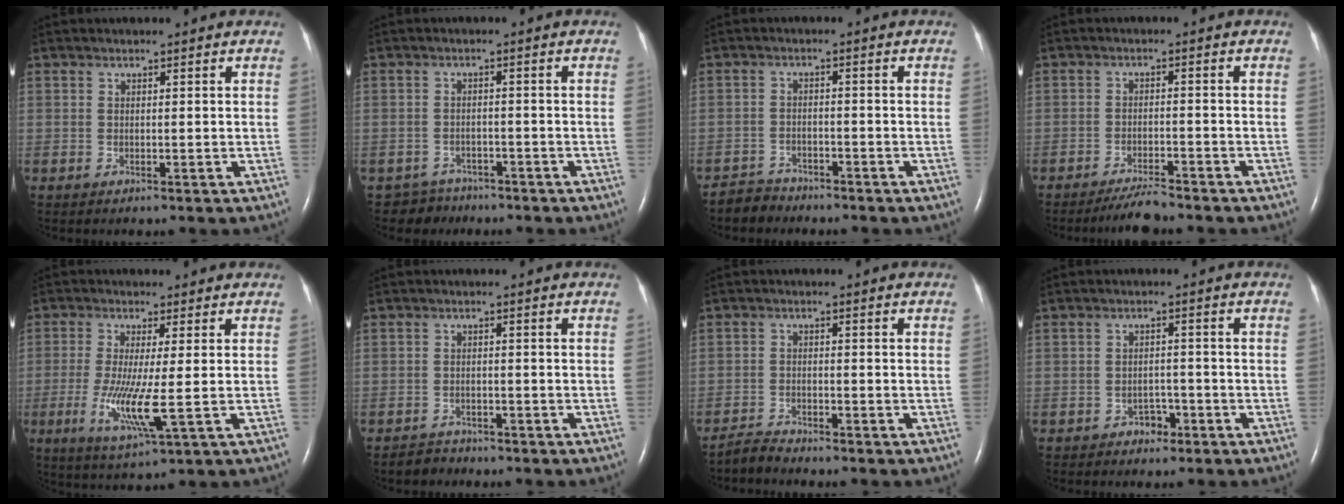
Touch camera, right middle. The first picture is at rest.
{"total": 3.7, "force": [-2.9, 1.9, -1.1], "torque": [0.017, 0.004, -0.051]}
{"total": 3.2, "force": [-2.9, 1.1, -0.7], "torque": [0.010, -0.003, -0.056]}
{"total": 4.0, "force": [-3.7, 0.1, 1.5], "torque": [-0.032, -0.015, -0.066]}
{"total": 7.9, "force": [-1.5, 0.3, 7.8], "torque": [-0.165, -0.028, -0.028]}
{"total": 2.3, "force": [-2.0, 0.9, -0.5], "torque": [0.005, -0.001, -0.036]}
{"total": 2.4, "force": [-2.4, -0.1, -0.3], "torque": [0.008, -0.013, -0.048]}
{"total": 2.5, "force": [-1.7, 1.6, 0.9], "torque": [-0.010, 0.007, -0.023]}